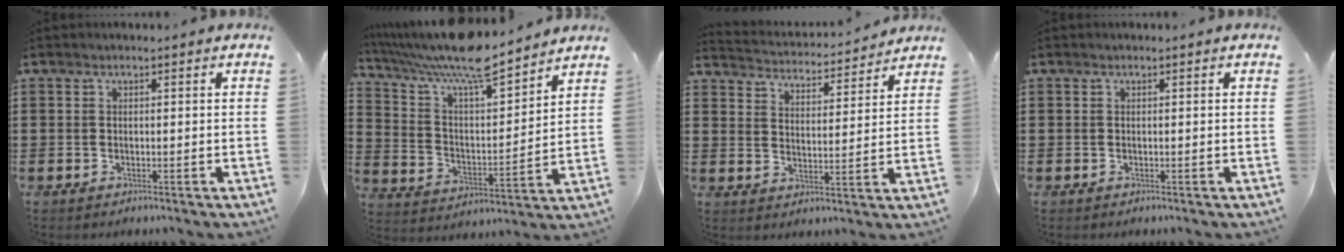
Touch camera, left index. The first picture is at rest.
{"total": 10.3, "force": [9.1, 1.1, 4.8], "torque": [-0.127, -0.054, 0.157]}
{"total": 3.5, "force": [3.5, -0.1, -0.1], "torque": [-0.021, -0.030, 0.055]}
{"total": 0.0}